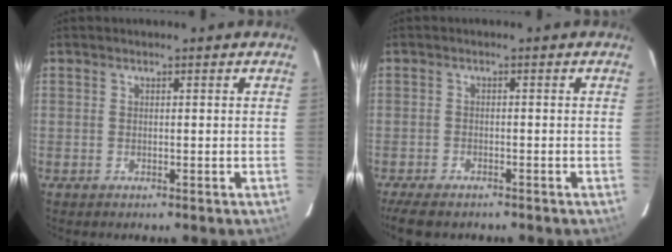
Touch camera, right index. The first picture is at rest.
{"total": 6.7, "force": [-5.4, 2.4, 3.1], "torque": [-0.081, -0.021, -0.094]}